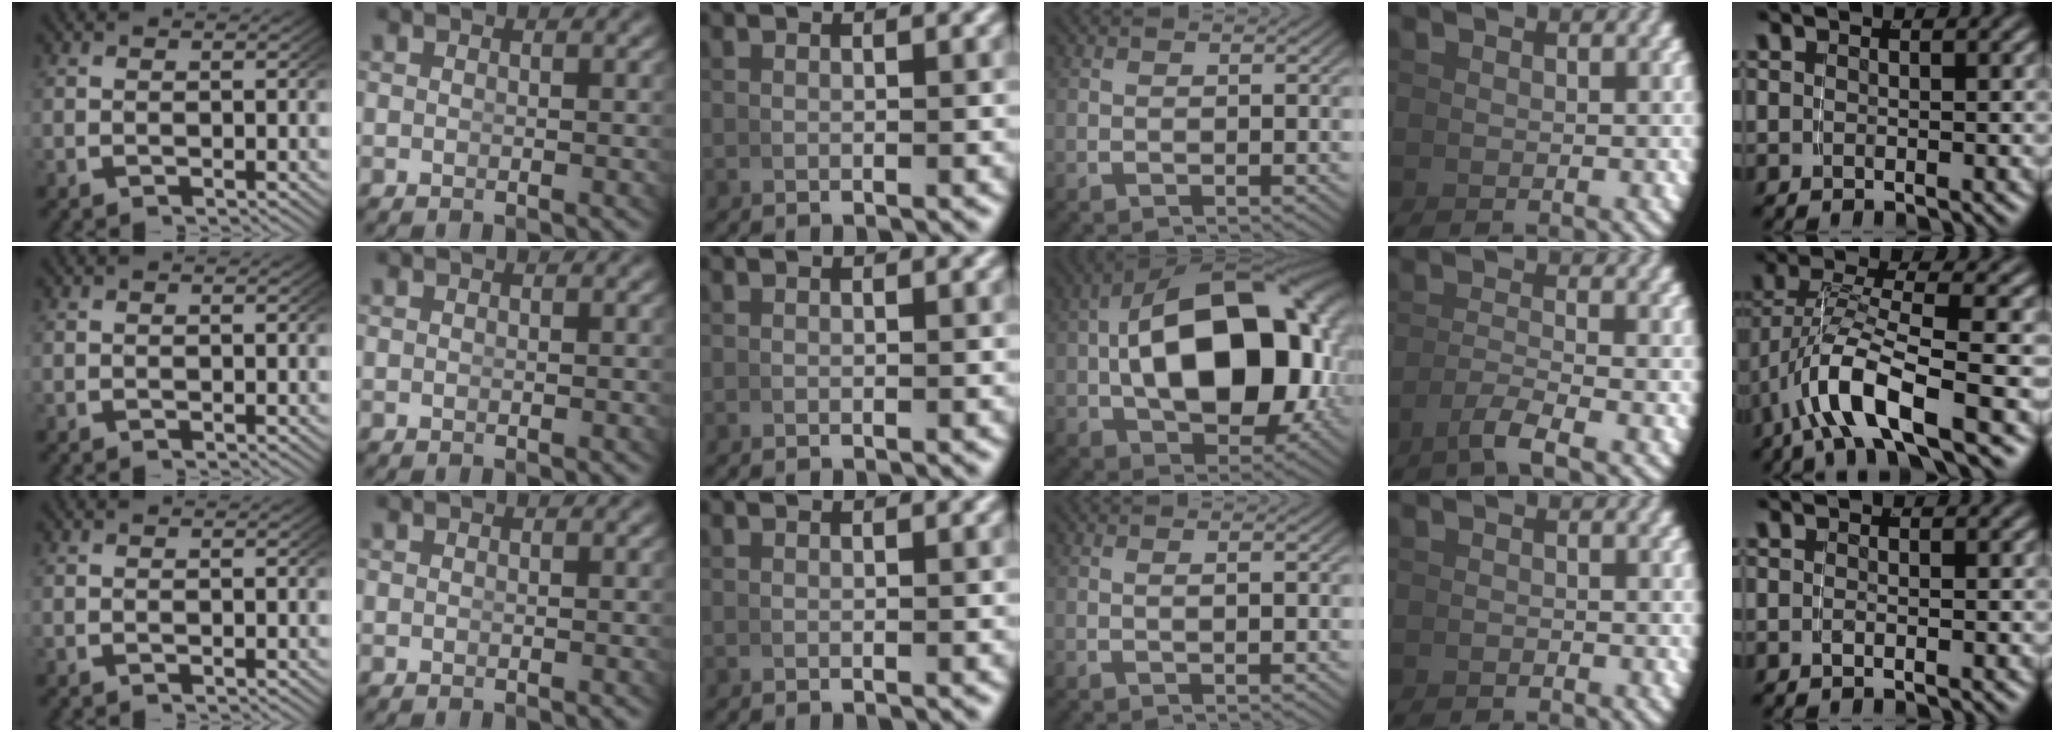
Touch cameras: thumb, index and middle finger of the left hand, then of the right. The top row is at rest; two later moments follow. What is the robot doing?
{"motion": "lift_and_place", "object": "bowl"}